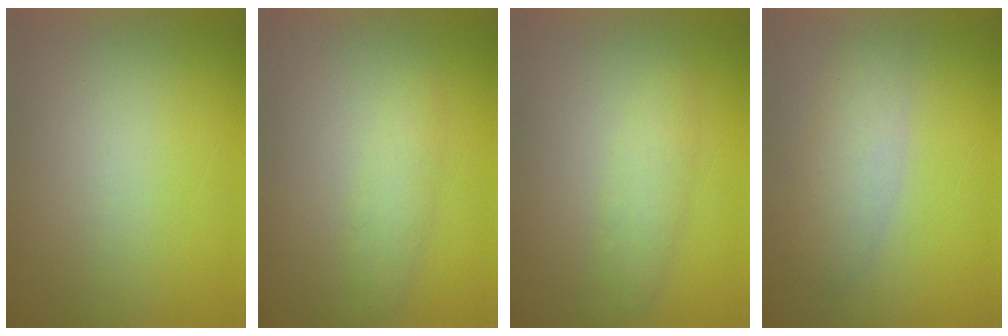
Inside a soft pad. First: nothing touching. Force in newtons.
{"total": 2.5}
{"total": 2.5}
{"total": 3.5}